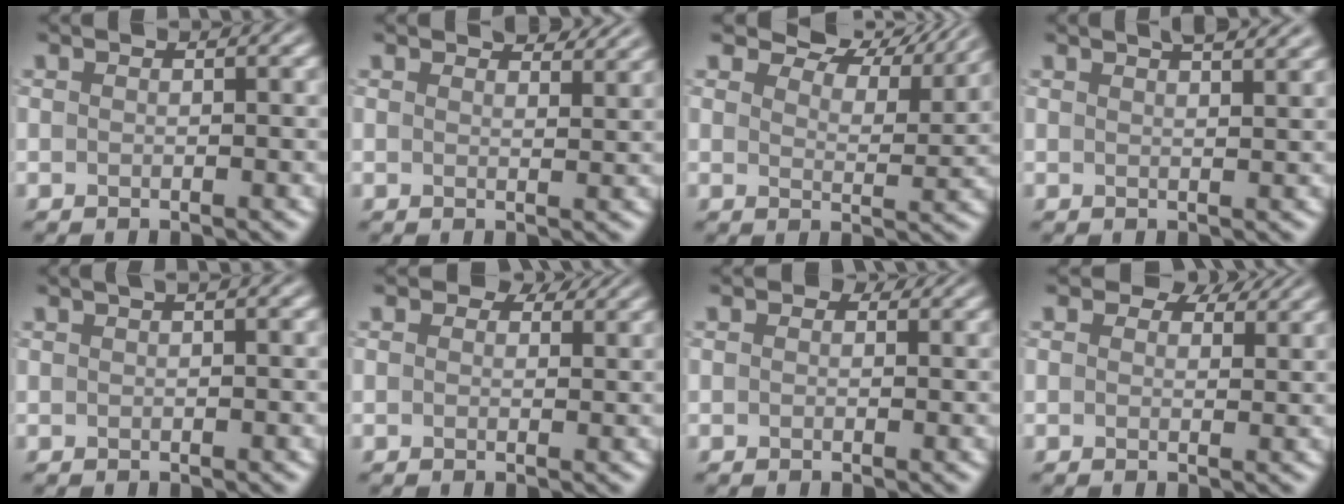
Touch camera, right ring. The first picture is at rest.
{"total": 2.9, "force": [2.7, 0.6, 1.0], "torque": [-0.016, 0.000, 0.034]}
{"total": 6.6, "force": [5.7, 2.1, 2.5], "torque": [-0.043, 0.004, 0.075]}
{"total": 4.3, "force": [3.1, 1.6, 2.5], "torque": [-0.003, 0.021, 0.012]}
{"total": 1.6, "force": [0.8, 0.5, 1.3], "torque": [-0.018, 0.004, 0.009]}
{"total": 2.4, "force": [1.5, 1.3, 1.3], "torque": [-0.021, -0.003, 0.013]}
{"total": 0.9, "force": [0.4, 0.7, 0.4], "torque": [-0.005, -0.004, -0.002]}
{"total": 3.5, "force": [2.6, 1.7, 1.7], "torque": [-0.033, 0.000, 0.026]}